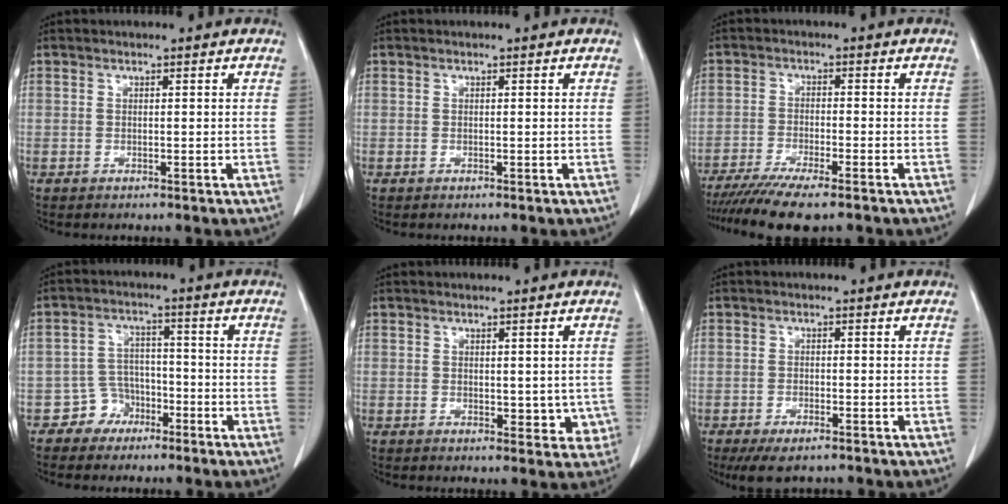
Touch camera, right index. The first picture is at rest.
{"total": 0.0}
{"total": 9.6, "force": [-7.7, 0.6, 5.7], "torque": [-0.089, -0.019, -0.124]}
{"total": 4.5, "force": [-2.8, 3.5, 0.3], "torque": [-0.005, 0.014, -0.046]}
{"total": 3.8, "force": [-0.2, 2.4, 3.0], "torque": [-0.015, -0.004, 0.003]}
{"total": 4.7, "force": [-3.4, 1.4, 3.0], "torque": [-0.054, -0.012, -0.054]}